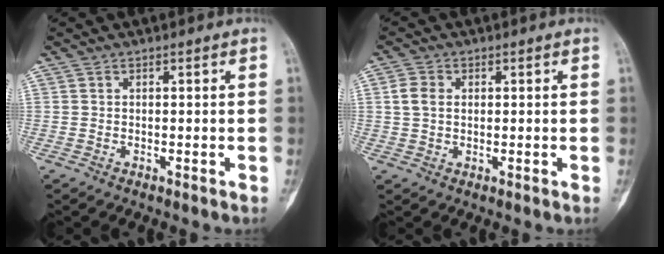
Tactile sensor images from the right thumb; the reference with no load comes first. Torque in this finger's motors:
{"motor_torque": [0.27, 0.37, 0.65, 0.04, -0.02]}